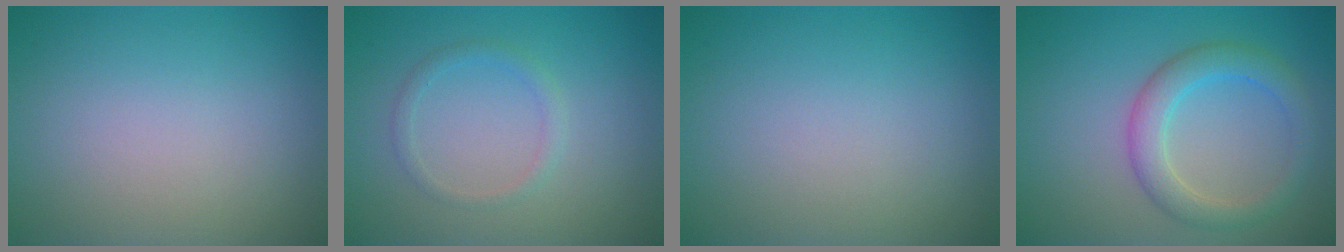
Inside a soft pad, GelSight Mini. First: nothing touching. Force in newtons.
{"total": 1.3, "press": 1.3, "slide": 0.1}
{"total": 0.0}
{"total": 3.6, "press": 3.6, "slide": 0.2}